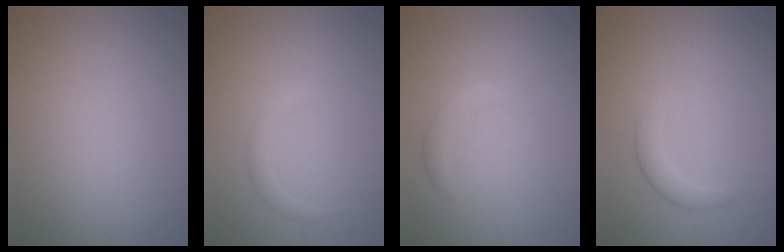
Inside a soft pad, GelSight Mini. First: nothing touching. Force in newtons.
{"total": 1.2, "press": 1.2, "slide": 0.1}
{"total": 1.2, "press": 1.2, "slide": 0.1}
{"total": 1.8, "press": 1.8, "slide": 0.1}